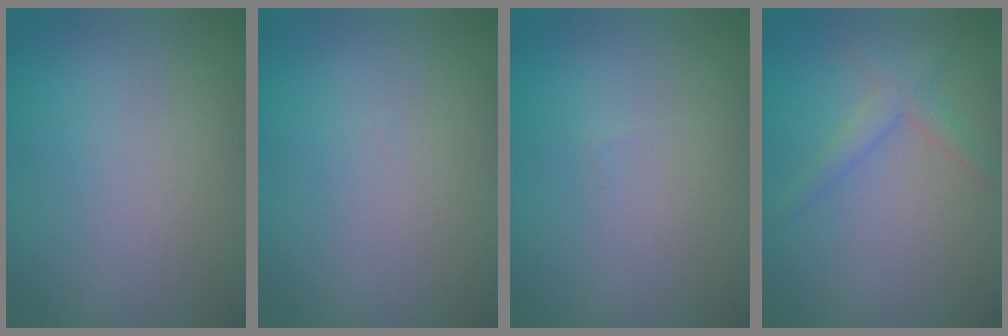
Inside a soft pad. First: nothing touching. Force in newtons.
{"total": 0.0}
{"total": 0.0}
{"total": 2.1, "press": 2.1, "slide": 0.1}